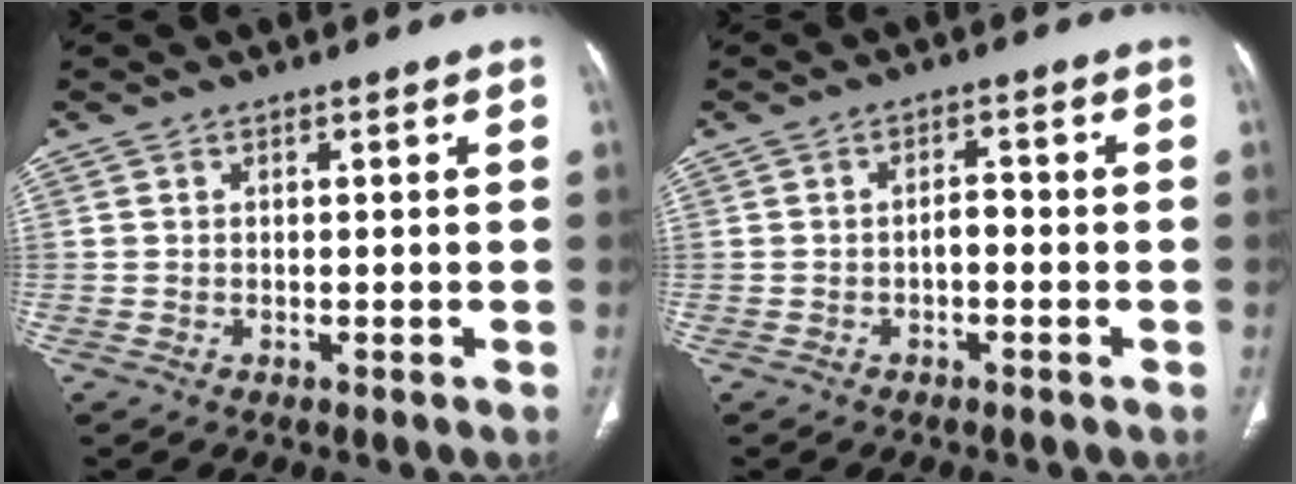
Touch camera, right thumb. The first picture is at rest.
{"total": 2.1, "force": [-0.7, 1.1, 1.7], "torque": [-0.022, 0.012, -0.013]}